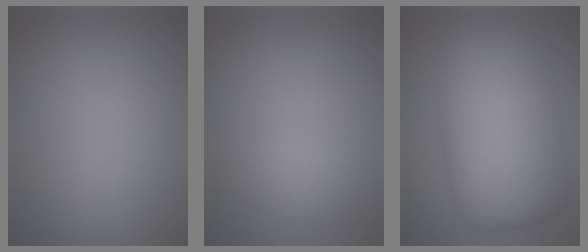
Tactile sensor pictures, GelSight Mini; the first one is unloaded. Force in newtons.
{"total": 1.8, "press": 1.8, "slide": 0.1}
{"total": 10.8, "press": 10.8, "slide": 0.3}